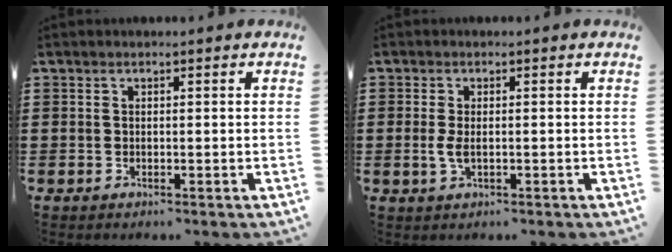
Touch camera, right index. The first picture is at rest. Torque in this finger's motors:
{"motor_torque": [0.51, -0.15, 0.13, 0.08]}